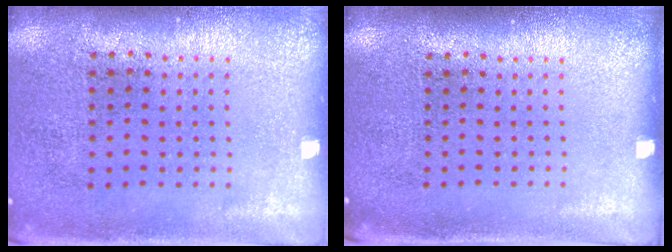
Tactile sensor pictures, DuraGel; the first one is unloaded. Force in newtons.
{"total": 0.0}